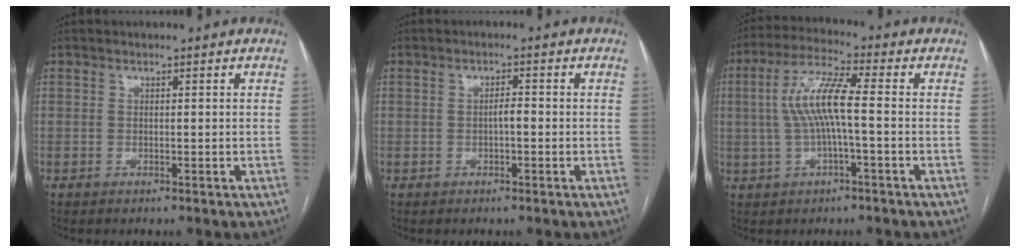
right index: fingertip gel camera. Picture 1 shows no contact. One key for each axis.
{"total": 1.7, "fx": -0.4, "fy": 0.6, "fz": 1.6, "tx": -0.027, "ty": 0.005, "tz": -0.006}
{"total": 8.8, "fx": -0.1, "fy": 1.2, "fz": 8.7, "tx": -0.179, "ty": 0.023, "tz": -0.004}